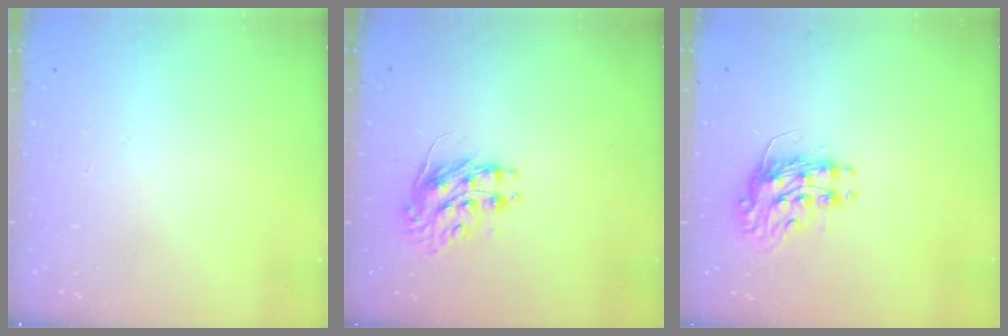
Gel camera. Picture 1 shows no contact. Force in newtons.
{"total": 9.0, "press": 9.0, "slide": 0.6}
{"total": 9.1, "press": 9.0, "slide": 1.0}